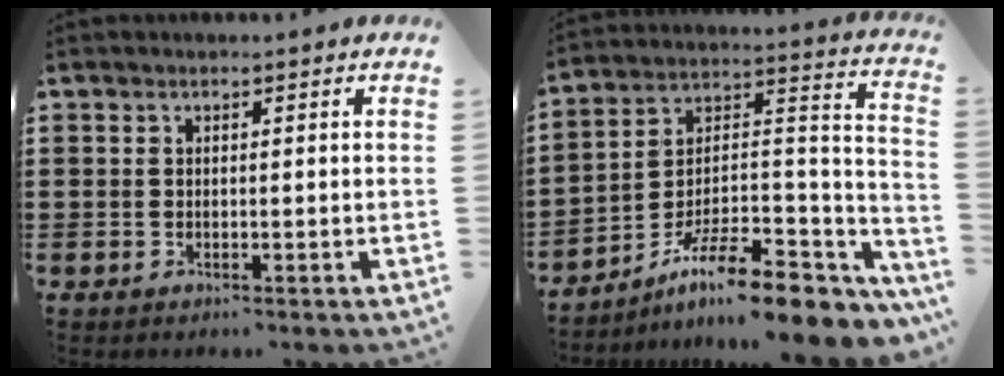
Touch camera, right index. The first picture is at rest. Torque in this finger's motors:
{"motor_torque": [1.08, 1.06, 1.05, 0.21]}